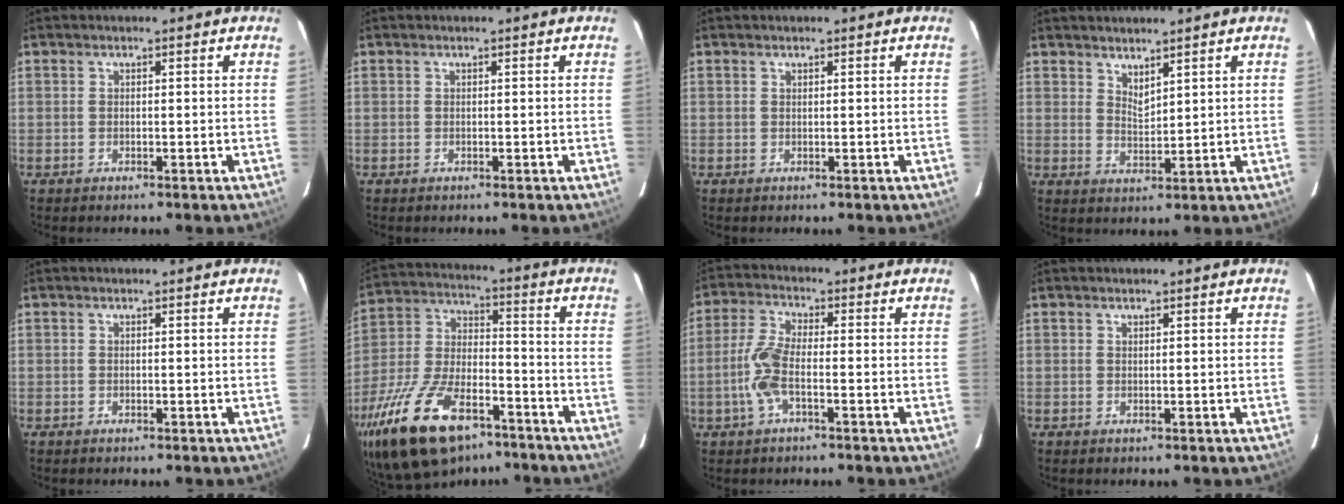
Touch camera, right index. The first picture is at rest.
{"total": 0.0}
{"total": 0.0}
{"total": 3.2, "force": [2.7, 0.8, 1.4], "torque": [-0.022, -0.004, 0.048]}
{"total": 0.0}
{"total": 24.8, "force": [-15.6, 11.3, 15.7], "torque": [-0.321, -0.018, -0.262]}
{"total": 6.9, "force": [-2.1, 2.0, 6.3], "torque": [-0.143, 0.004, -0.045]}
{"total": 0.0}